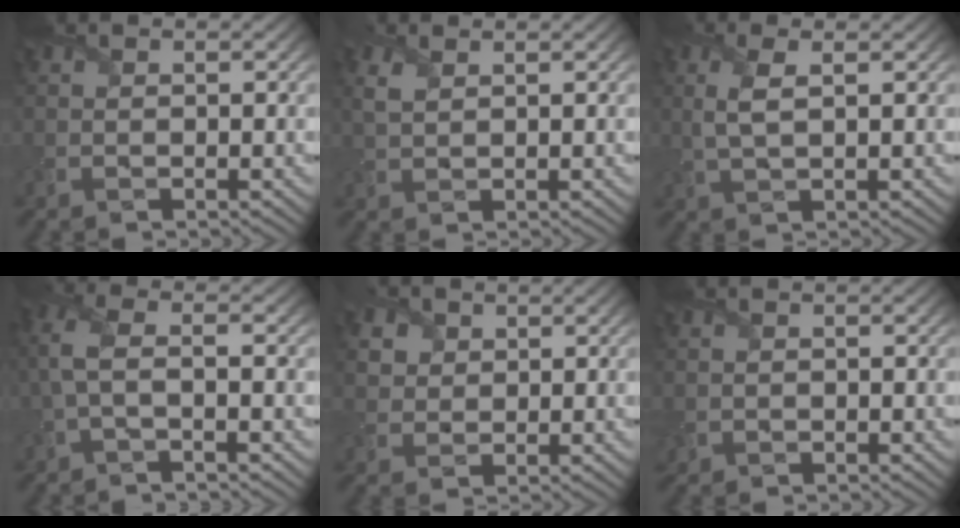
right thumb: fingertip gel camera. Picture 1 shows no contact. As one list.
[{"total": 2.2, "force": [1.1, 1.1, 1.6], "torque": [-0.045, 0.004, 0.025]}, {"total": 3.3, "force": [0.7, 1.0, 3.1], "torque": [-0.080, 0.004, 0.016]}, {"total": 4.1, "force": [-0.6, 1.5, 3.8], "torque": [-0.102, 0.012, -0.018]}, {"total": 3.9, "force": [1.9, 3.1, 1.4], "torque": [-0.063, -0.002, 0.039]}, {"total": 0.7, "force": [0.1, 0.7, 0.2], "torque": [-0.012, -0.002, 0.002]}]